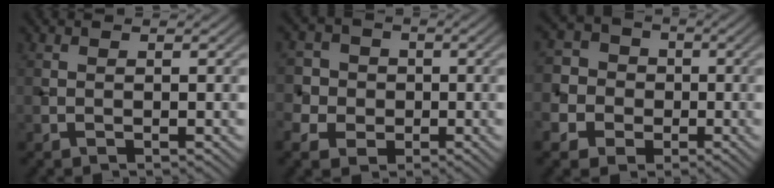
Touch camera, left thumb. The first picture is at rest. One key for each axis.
{"total": 5.7, "fx": -1.2, "fy": 5.4, "fz": 1.6, "tx": -0.049, "ty": 0.003, "tz": -0.045}
{"total": 7.3, "fx": -1.9, "fy": 6.8, "fz": 2.0, "tx": -0.062, "ty": -0.001, "tz": -0.062}